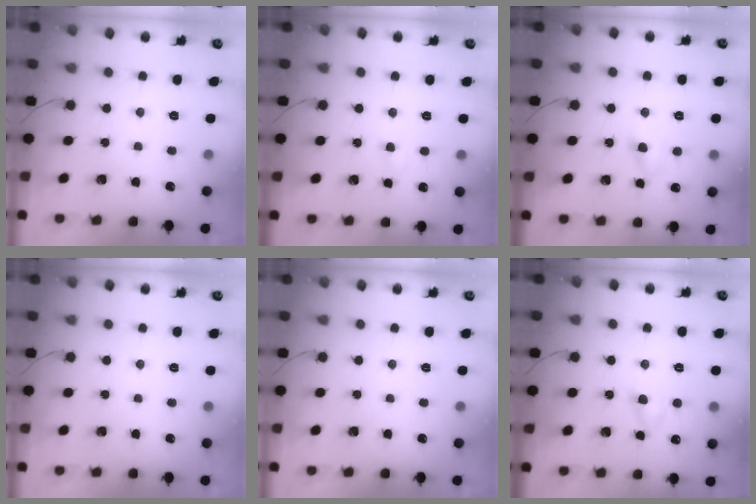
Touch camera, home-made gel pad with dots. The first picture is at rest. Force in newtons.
{"total": 2.6, "press": 2.4, "slide": 0.8}
{"total": 5.2, "press": 5.1, "slide": 1.0}
{"total": 0.0}
{"total": 0.0}
{"total": 2.9, "press": 2.6, "slide": 1.3}